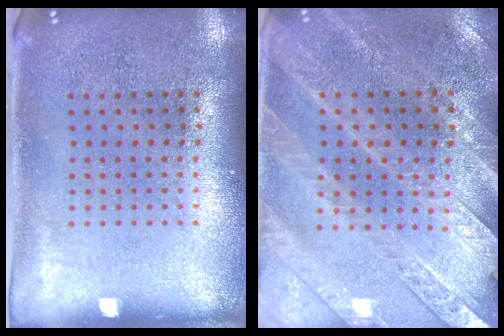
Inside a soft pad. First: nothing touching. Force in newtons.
{"total": 2.9, "press": 2.7, "slide": 1.1}